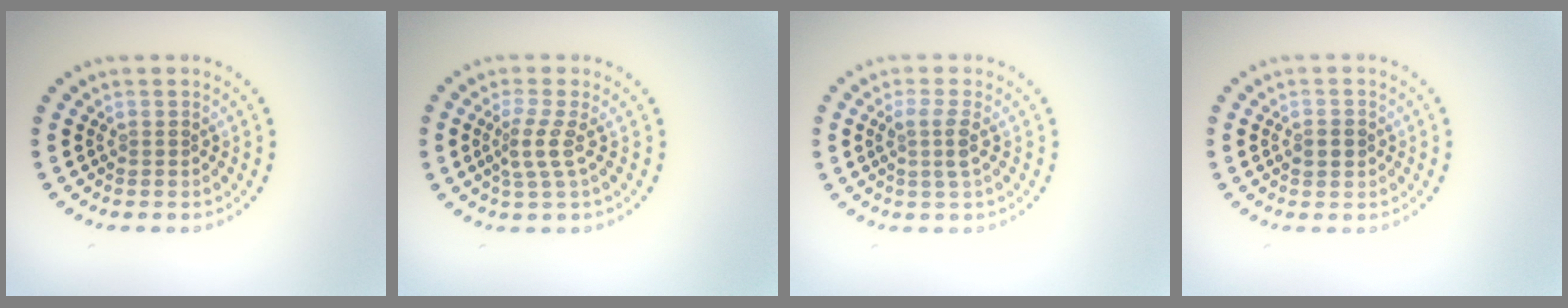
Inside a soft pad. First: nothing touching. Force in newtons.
{"total": 2.2, "press": 1.5, "slide": 1.7}
{"total": 1.9, "press": 1.6, "slide": 1.1}
{"total": 1.8, "press": 1.8, "slide": 0.2}